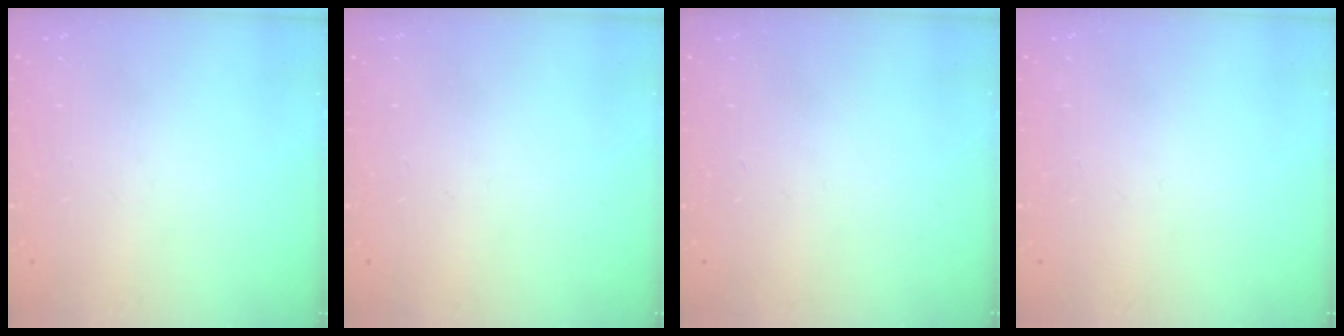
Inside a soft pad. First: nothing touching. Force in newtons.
{"total": 0.0}
{"total": 0.0}
{"total": 0.0}